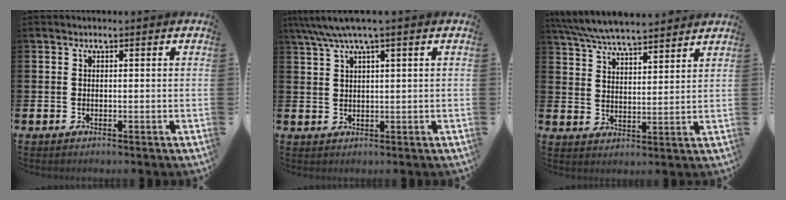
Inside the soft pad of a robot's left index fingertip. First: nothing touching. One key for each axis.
{"total": 4.2, "fx": 2.8, "fy": 0.1, "fz": 3.1, "tx": -0.066, "ty": -0.002, "tz": 0.050}
{"total": 6.7, "fx": 6.5, "fy": 0.5, "fz": 1.5, "tx": -0.053, "ty": -0.035, "tz": 0.118}